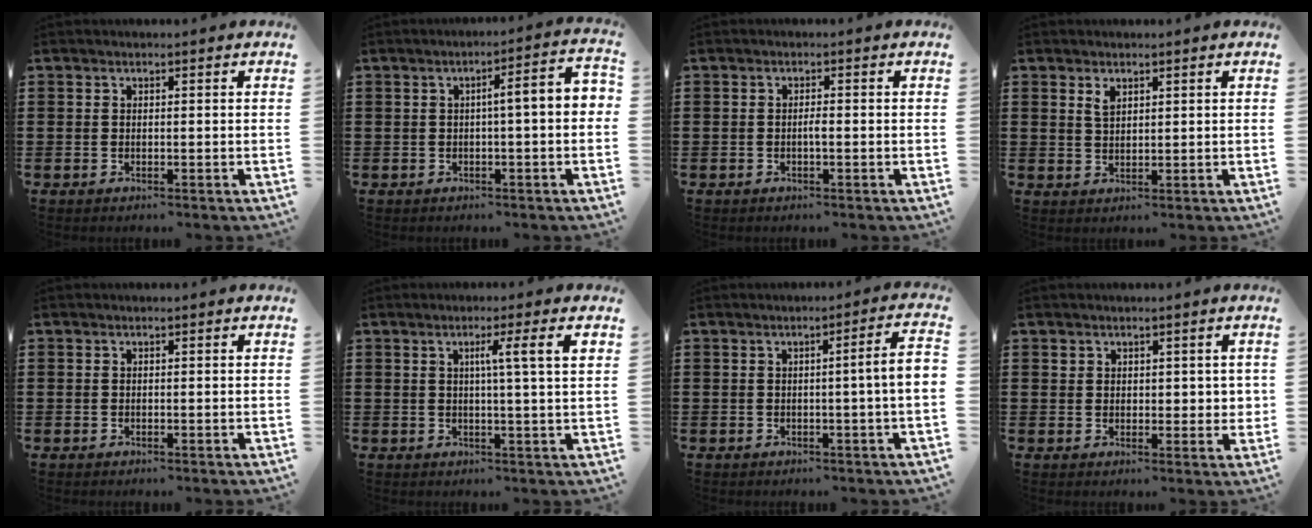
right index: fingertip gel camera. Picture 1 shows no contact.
{"total": 4.4, "force": [-0.3, 0.4, 4.4], "torque": [-0.079, 0.004, -0.011]}
{"total": 1.2, "force": [-0.3, 0.1, 1.1], "torque": [-0.022, -0.004, -0.005]}
{"total": 2.1, "force": [1.3, 1.1, 1.3], "torque": [-0.030, 0.003, 0.024]}
{"total": 0.0}
{"total": 4.8, "force": [1.3, -0.5, 4.6], "torque": [-0.082, -0.008, 0.015]}
{"total": 4.7, "force": [-0.1, -0.4, 4.7], "torque": [-0.074, -0.010, -0.005]}
{"total": 2.7, "force": [1.4, 2.1, 0.8], "torque": [-0.008, 0.007, 0.023]}